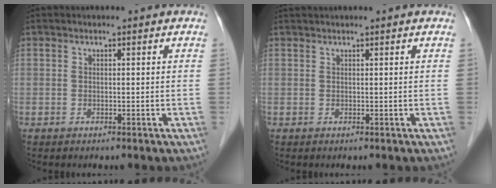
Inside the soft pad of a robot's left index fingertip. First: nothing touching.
{"total": 2.5, "force": [2.4, -0.3, 0.9], "torque": [-0.009, 0.025, 0.041]}